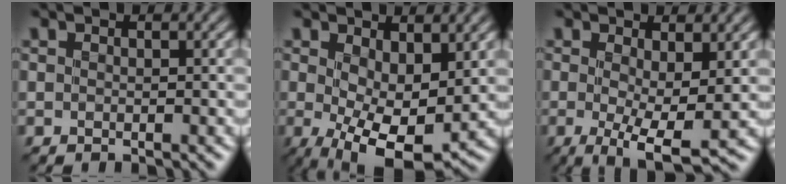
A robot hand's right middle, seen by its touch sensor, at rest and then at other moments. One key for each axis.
{"total": 7.9, "fx": -0.2, "fy": 3.5, "fz": 7.1, "tx": -0.116, "ty": -0.015, "tz": 0.000}
{"total": 5.5, "fx": -0.2, "fy": 1.4, "fz": 5.3, "tx": -0.088, "ty": -0.014, "tz": -0.002}